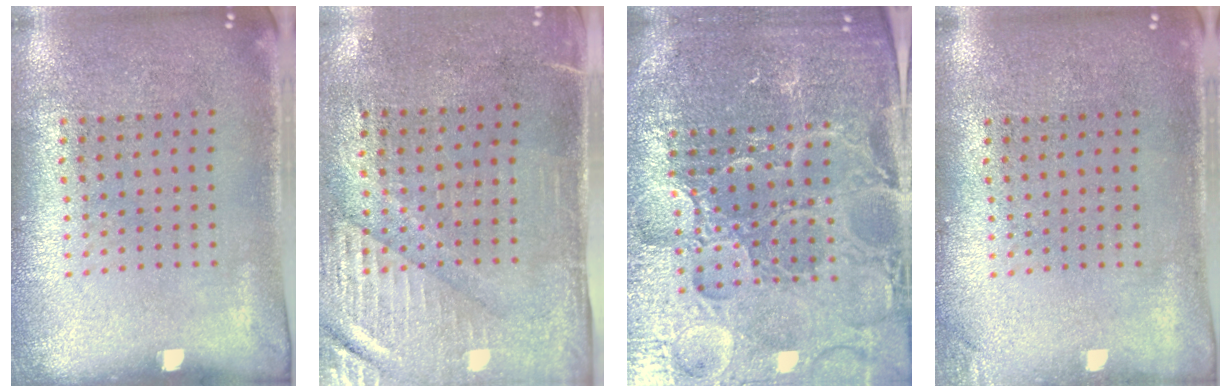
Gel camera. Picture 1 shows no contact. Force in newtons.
{"total": 3.0, "press": 2.6, "slide": 1.5}
{"total": 5.7, "press": 5.2, "slide": 2.4}
{"total": 0.9, "press": 0.9, "slide": 0.2}